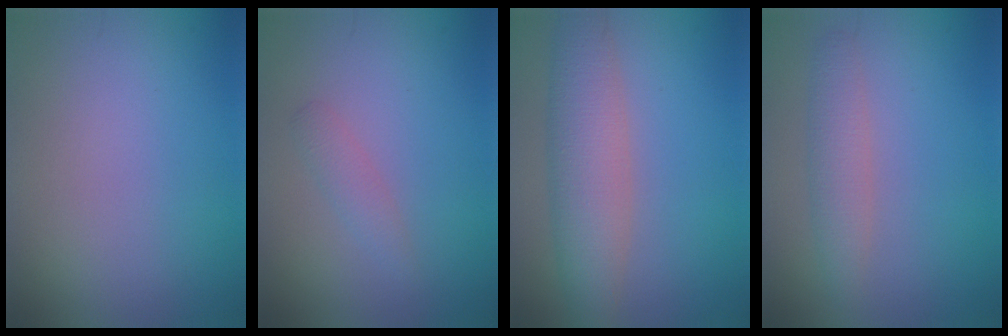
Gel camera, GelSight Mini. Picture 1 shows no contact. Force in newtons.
{"total": 1.3, "press": 1.3, "slide": 0.1}
{"total": 5.3, "press": 5.3, "slide": 0.3}
{"total": 2.4, "press": 2.4, "slide": 0.0}